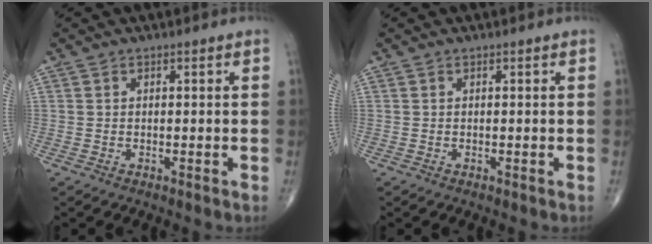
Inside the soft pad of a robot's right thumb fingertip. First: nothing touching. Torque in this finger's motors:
{"motor_torque": [0.00, 0.00, 0.00, 0.00, 0.00]}